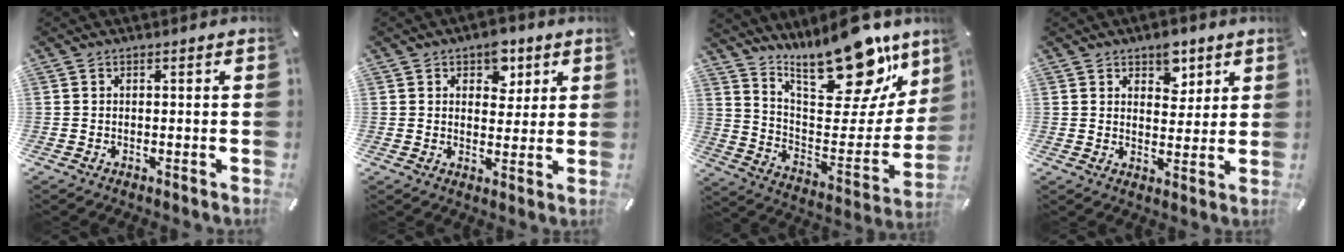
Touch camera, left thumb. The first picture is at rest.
{"total": 6.7, "force": [3.5, 4.8, 3.0], "torque": [-0.019, -0.012, 0.054]}
{"total": 23.5, "force": [17.6, 9.8, 12.1], "torque": [-0.170, -0.128, 0.301]}
{"total": 6.3, "force": [4.0, 4.2, 2.7], "torque": [-0.019, -0.017, 0.064]}